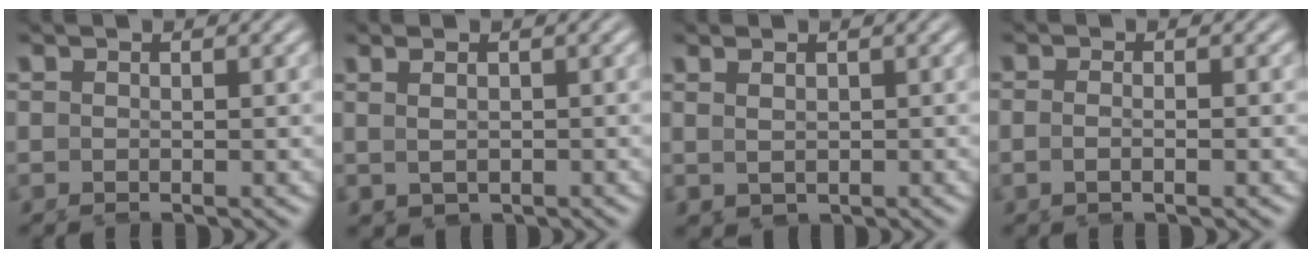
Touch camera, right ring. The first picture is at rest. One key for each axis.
{"total": 1.6, "fx": 0.2, "fy": 1.0, "fz": 1.3, "tx": -0.020, "ty": -0.003, "tz": 0.008}
{"total": 1.4, "fx": 0.4, "fy": 0.9, "fz": 1.0, "tx": -0.016, "ty": -0.006, "tz": 0.016}
{"total": 1.5, "fx": -0.9, "fy": 0.4, "fz": 1.2, "tx": -0.030, "ty": -0.003, "tz": -0.020}